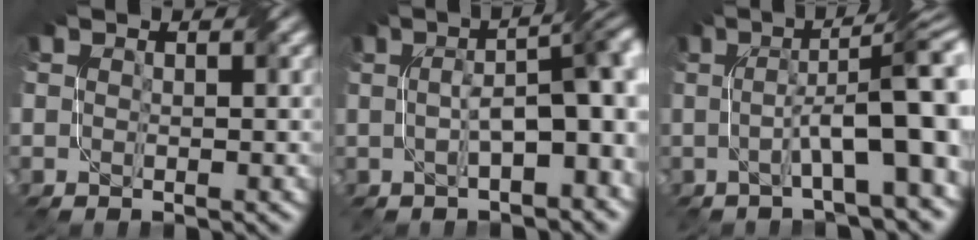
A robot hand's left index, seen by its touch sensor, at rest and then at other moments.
{"total": 7.4, "force": [-0.2, 2.6, 6.9], "torque": [-0.106, 0.014, -0.003]}
{"total": 8.5, "force": [-0.7, 1.8, 8.3], "torque": [-0.120, 0.020, -0.016]}